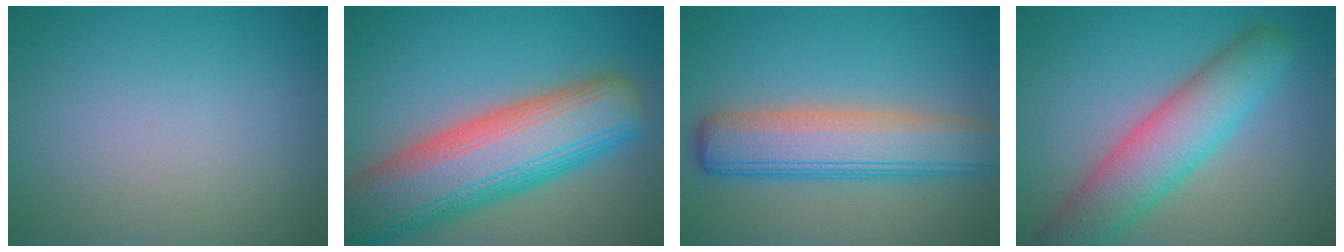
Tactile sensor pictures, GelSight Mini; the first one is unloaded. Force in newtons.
{"total": 12.9, "press": 12.9, "slide": 0.8}
{"total": 7.3, "press": 7.3, "slide": 0.4}
{"total": 7.1, "press": 7.1, "slide": 0.5}